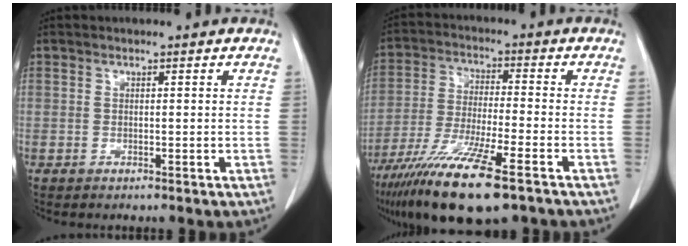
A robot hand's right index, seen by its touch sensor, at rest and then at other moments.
{"total": 15.8, "force": [-10.2, 1.8, 11.9], "torque": [-0.229, -0.046, -0.182]}